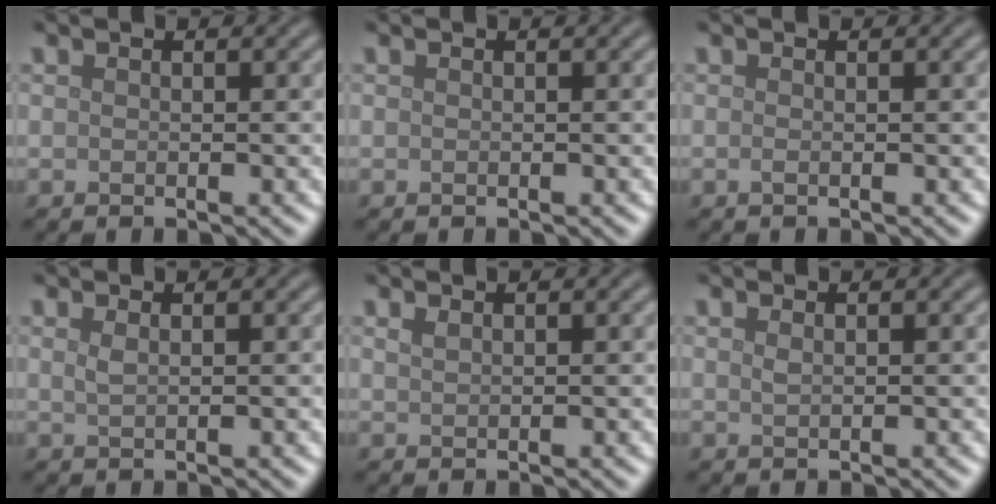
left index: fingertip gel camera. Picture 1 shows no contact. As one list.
[{"total": 0.0}, {"total": 0.6, "force": [-0.2, 0.2, 0.5], "torque": [-0.010, -0.002, -0.003]}, {"total": 1.1, "force": [0.5, 0.4, 0.8], "torque": [-0.011, 0.002, 0.008]}, {"total": 0.7, "force": [0.6, 0.2, 0.4], "torque": [-0.008, 0.001, 0.012]}, {"total": 0.7, "force": [0.4, 0.2, 0.5], "torque": [-0.008, 0.001, 0.007]}]